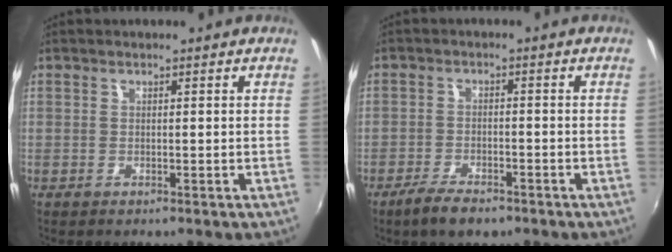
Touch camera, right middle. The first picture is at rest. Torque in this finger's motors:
{"motor_torque": [0.62, -0.60, -0.02, -0.01]}